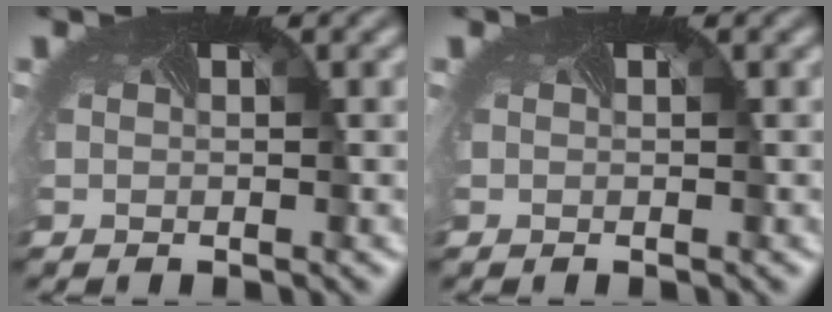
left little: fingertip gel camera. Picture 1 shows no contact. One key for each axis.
{"total": 0.0}